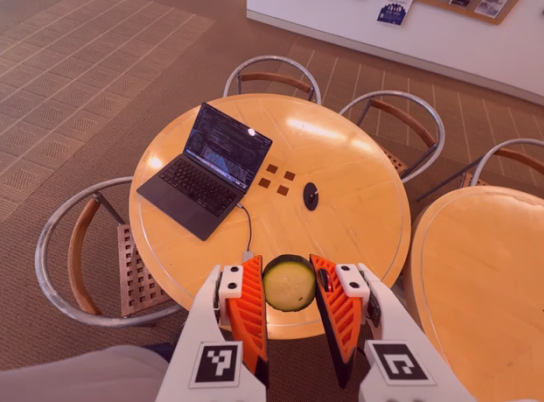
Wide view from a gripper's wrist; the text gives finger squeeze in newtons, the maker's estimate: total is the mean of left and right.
{"total": 10.4, "left": 10.6, "right": 10.2}